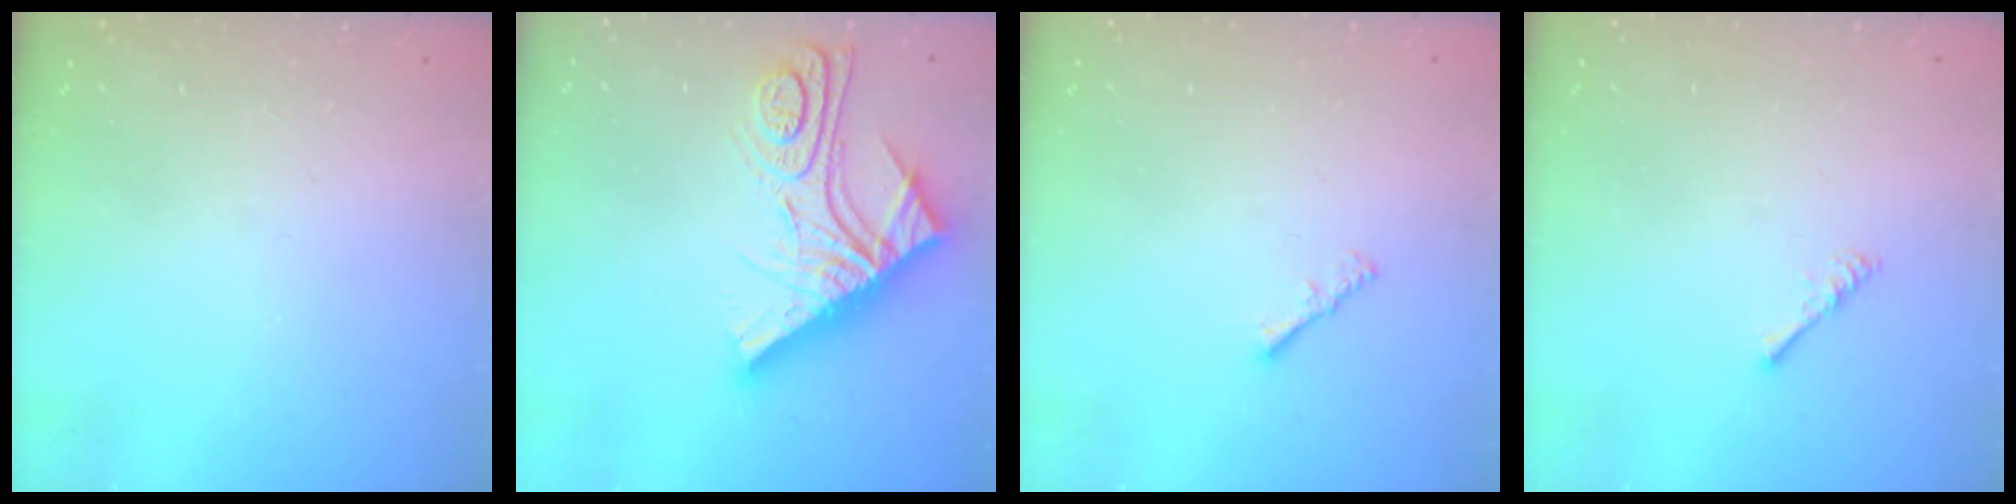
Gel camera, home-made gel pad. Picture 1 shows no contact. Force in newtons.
{"total": 17.1, "press": 17.0, "slide": 1.5}
{"total": 1.3, "press": 1.3, "slide": 0.4}
{"total": 1.7, "press": 1.6, "slide": 0.4}